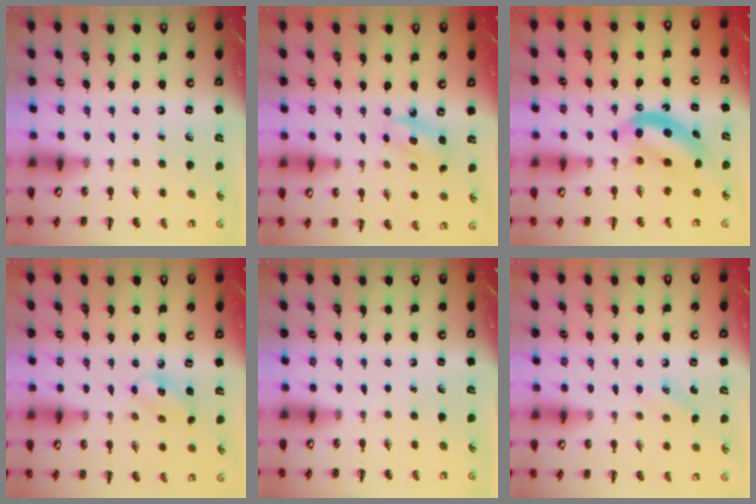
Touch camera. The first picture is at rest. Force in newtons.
{"total": 3.3, "press": 3.3, "slide": 0.6}
{"total": 6.8, "press": 6.7, "slide": 1.1}
{"total": 5.5, "press": 5.5, "slide": 0.9}
{"total": 0.0}
{"total": 5.7, "press": 5.5, "slide": 1.7}